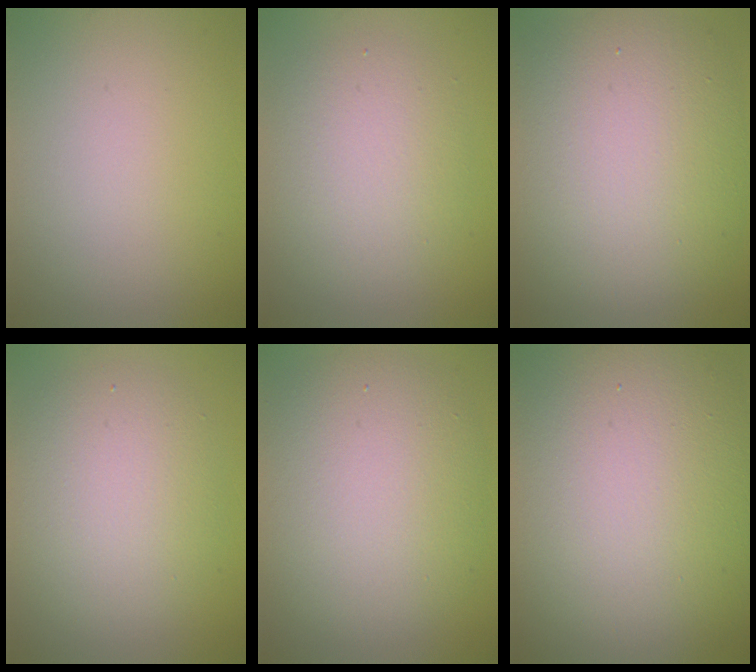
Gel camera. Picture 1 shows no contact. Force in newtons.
{"total": 4.5, "press": 4.5, "slide": 0.4}
{"total": 11.9, "press": 11.9, "slide": 0.7}
{"total": 5.6, "press": 5.6, "slide": 0.2}
{"total": 8.6, "press": 8.6, "slide": 0.5}
{"total": 17.1, "press": 17.0, "slide": 1.4}